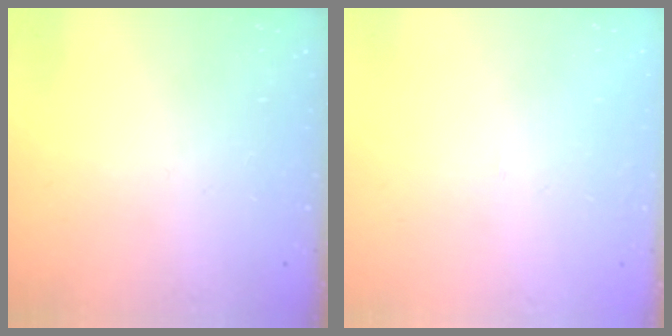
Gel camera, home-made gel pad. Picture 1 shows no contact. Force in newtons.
{"total": 1.5, "press": 1.5, "slide": 0.1}